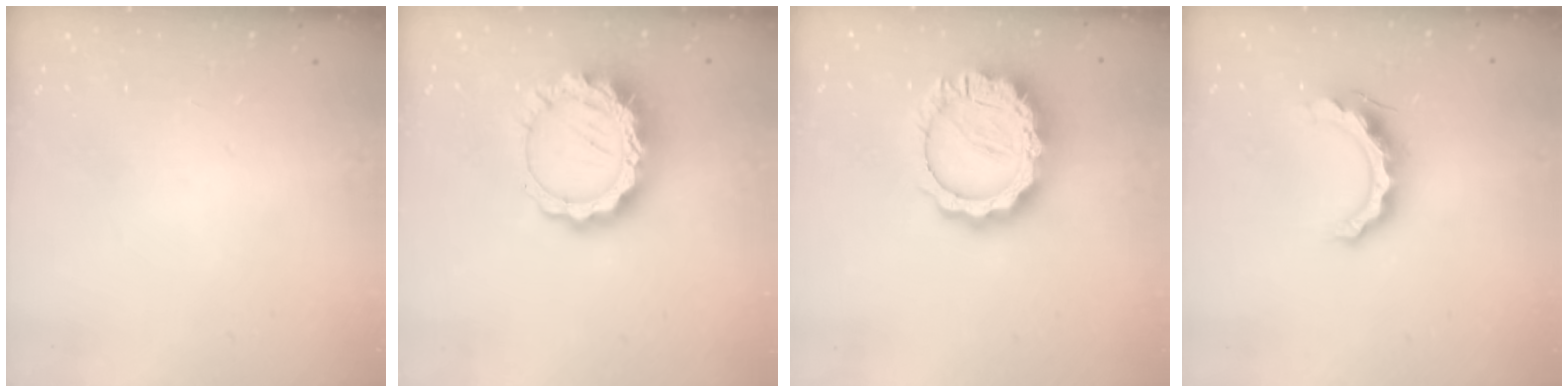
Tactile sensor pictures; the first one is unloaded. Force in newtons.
{"total": 16.3, "press": 16.3, "slide": 1.3}
{"total": 18.2, "press": 18.1, "slide": 1.5}
{"total": 11.7, "press": 11.6, "slide": 0.8}